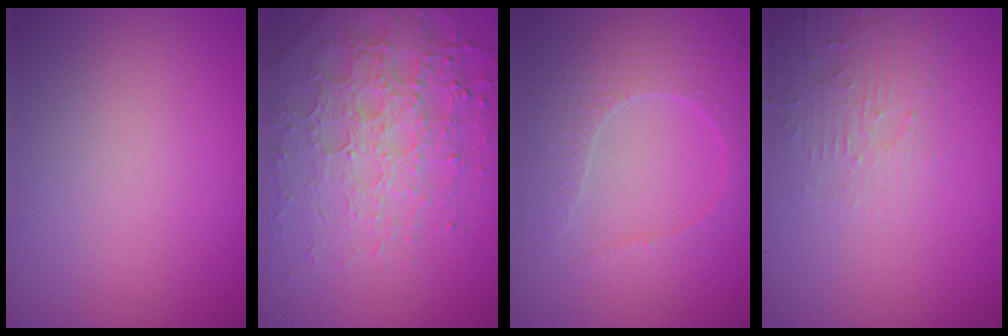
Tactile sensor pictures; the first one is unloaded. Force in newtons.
{"total": 7.3, "press": 5.2, "slide": 5.1}
{"total": 4.5, "press": 3.3, "slide": 3.1}
{"total": 2.8, "press": 2.7, "slide": 0.6}